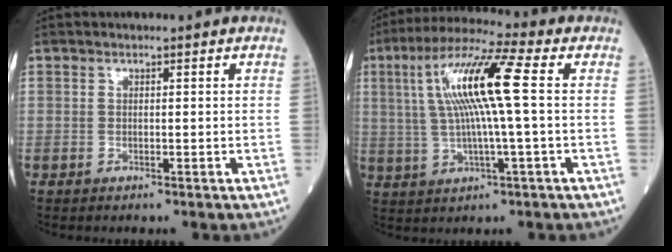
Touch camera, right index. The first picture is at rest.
{"total": 13.0, "force": [2.2, 0.2, 12.8], "torque": [-0.252, 0.021, 0.037]}